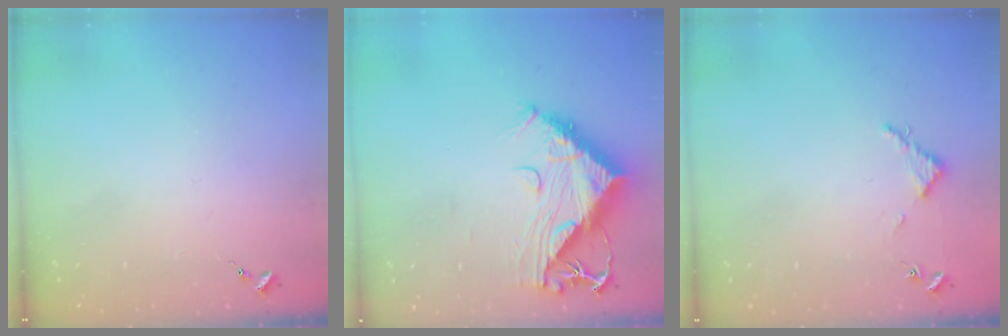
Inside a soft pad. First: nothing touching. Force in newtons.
{"total": 14.1, "press": 14.0, "slide": 1.3}
{"total": 2.8, "press": 2.8, "slide": 0.3}